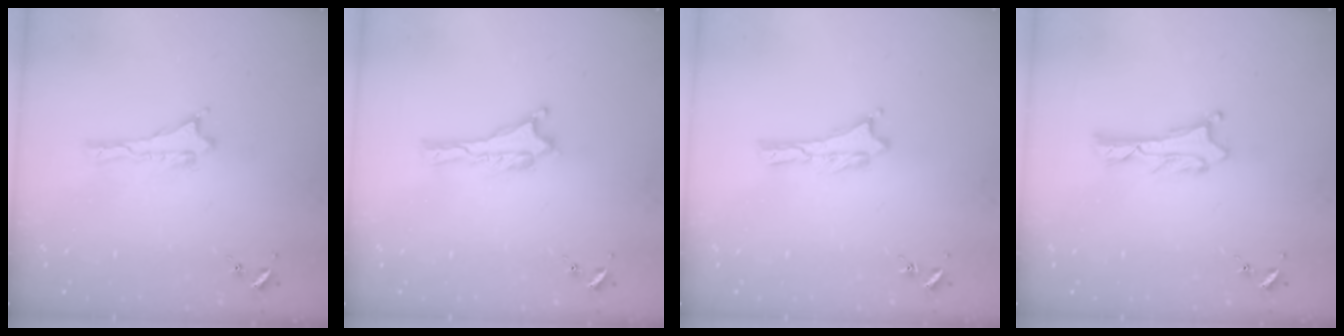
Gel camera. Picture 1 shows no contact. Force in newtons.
{"total": 0.0}
{"total": 0.0}
{"total": 1.2, "press": 1.2, "slide": 0.0}